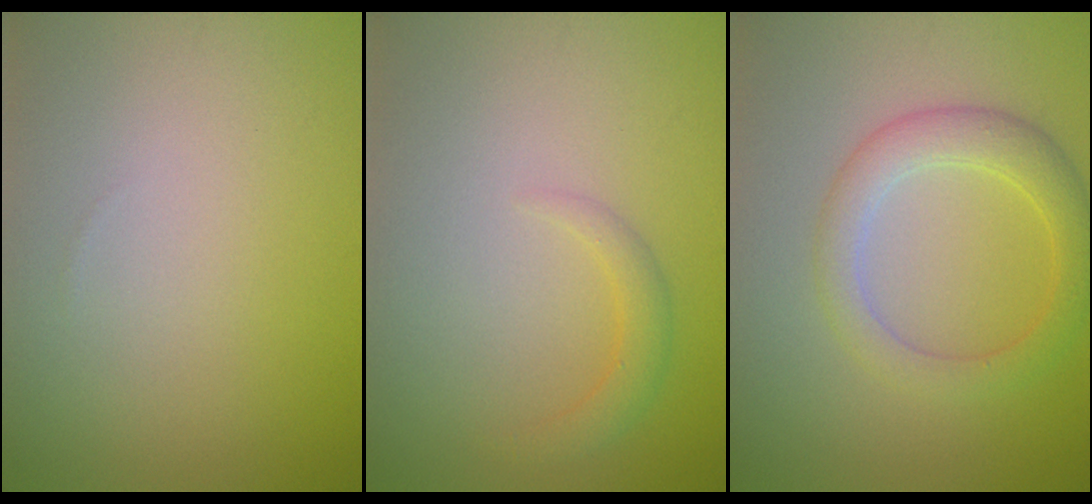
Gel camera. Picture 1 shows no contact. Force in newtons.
{"total": 1.7, "press": 1.7, "slide": 0.2}
{"total": 3.8, "press": 3.8, "slide": 0.1}